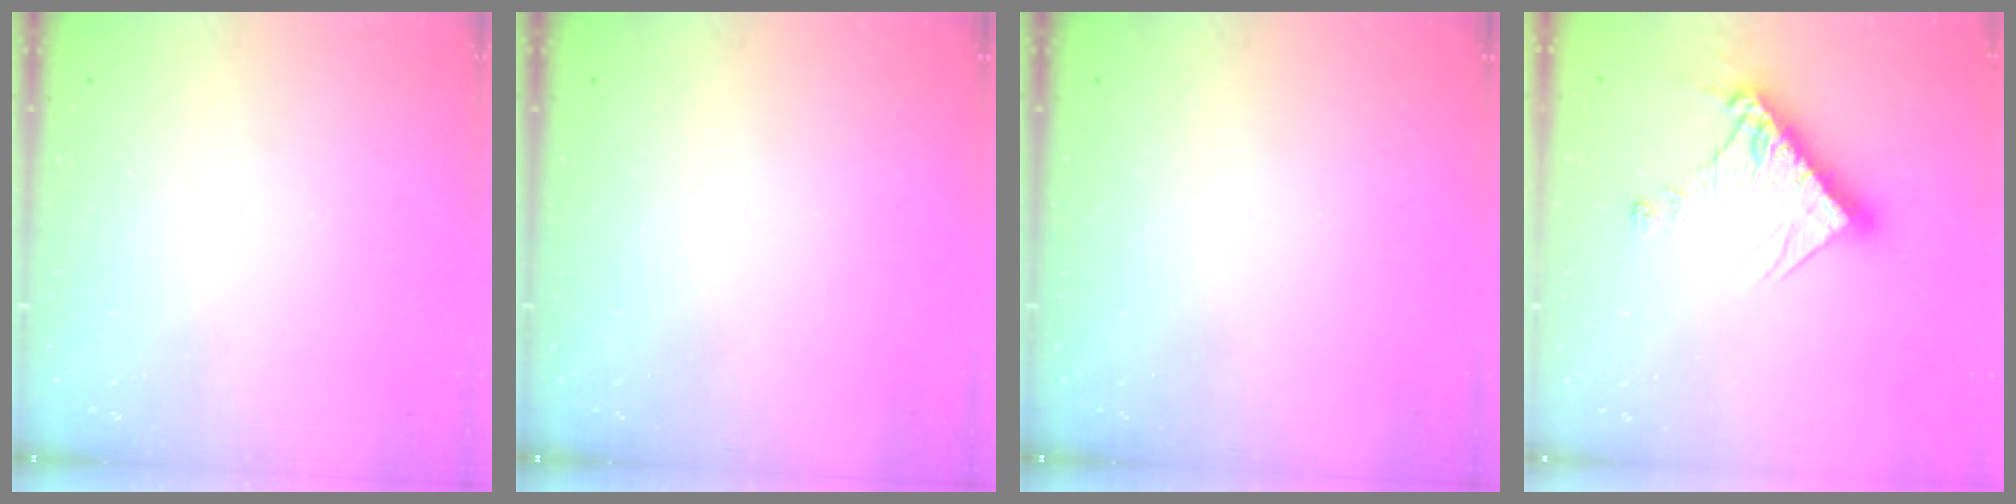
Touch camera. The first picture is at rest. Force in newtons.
{"total": 0.0}
{"total": 0.0}
{"total": 13.9, "press": 13.8, "slide": 1.5}